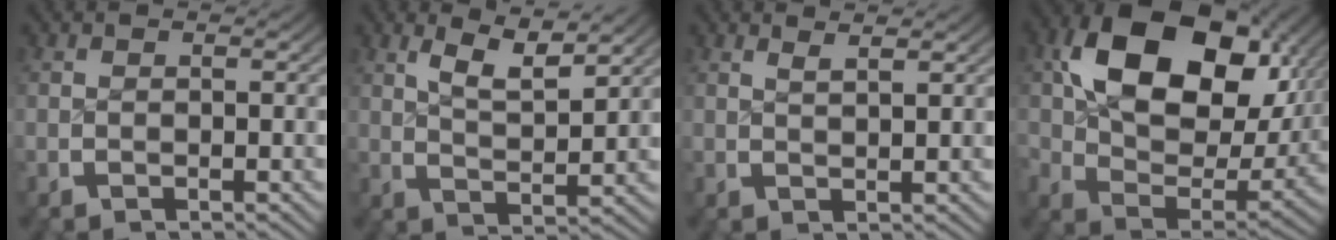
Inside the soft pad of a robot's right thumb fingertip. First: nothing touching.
{"total": 4.5, "force": [2.9, 1.3, 3.2], "torque": [-0.055, -0.003, 0.056]}
{"total": 1.8, "force": [1.6, -0.1, 0.8], "torque": [-0.011, 0.000, 0.034]}
{"total": 18.4, "force": [4.7, 11.6, 13.4], "torque": [-0.243, -0.018, 0.079]}